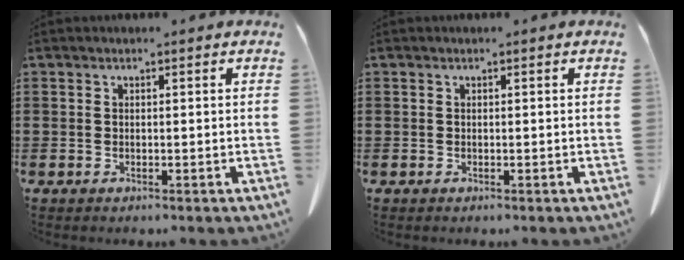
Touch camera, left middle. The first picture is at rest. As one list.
[{"total": 0.0}]